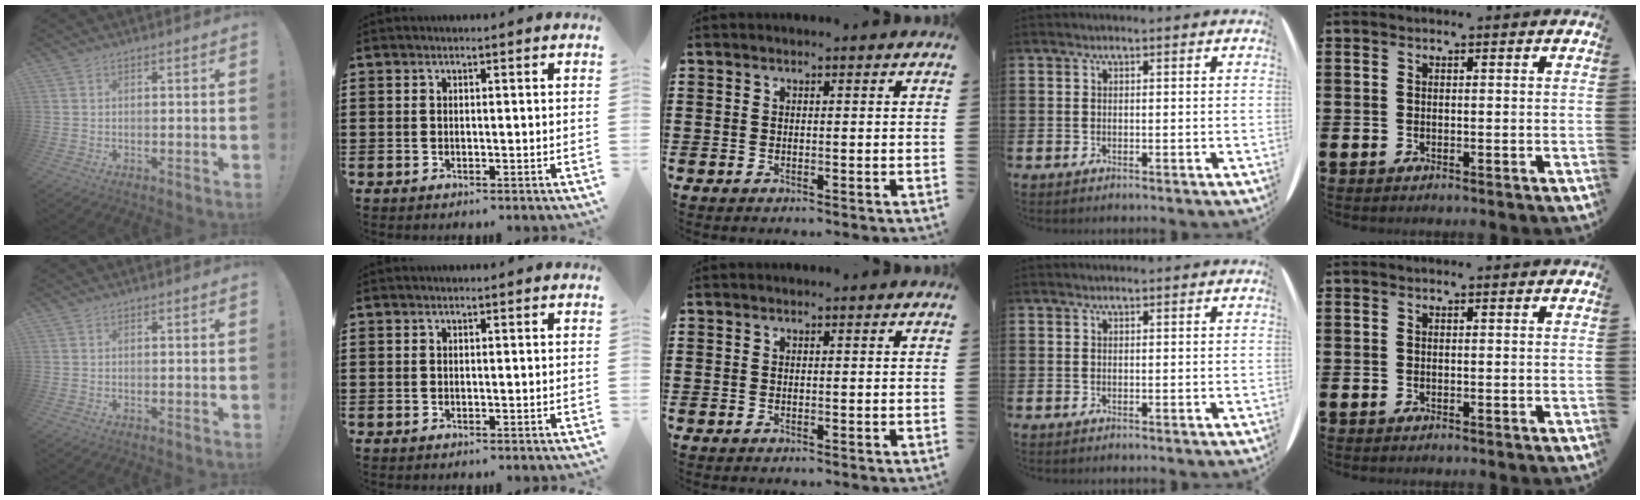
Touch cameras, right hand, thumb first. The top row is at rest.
{}